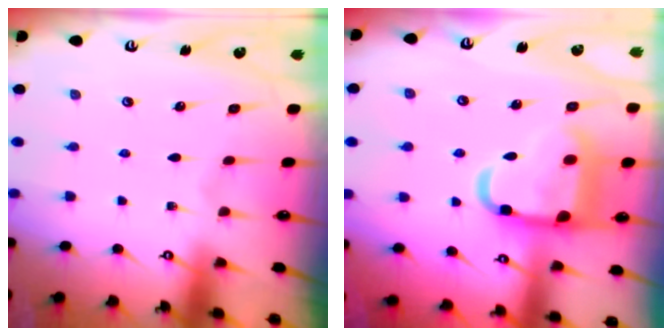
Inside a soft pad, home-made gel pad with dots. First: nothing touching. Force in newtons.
{"total": 15.1, "press": 15.1, "slide": 1.3}